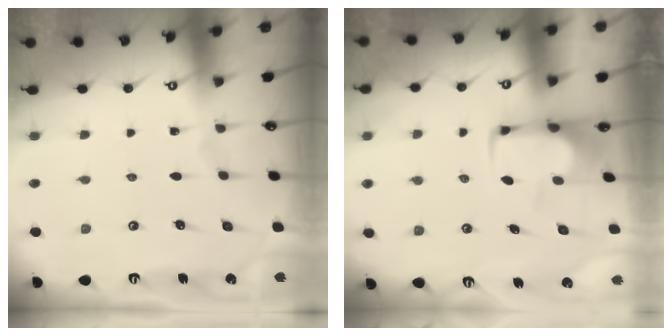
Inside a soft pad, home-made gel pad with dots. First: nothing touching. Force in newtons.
{"total": 1.7, "press": 1.7, "slide": 0.4}